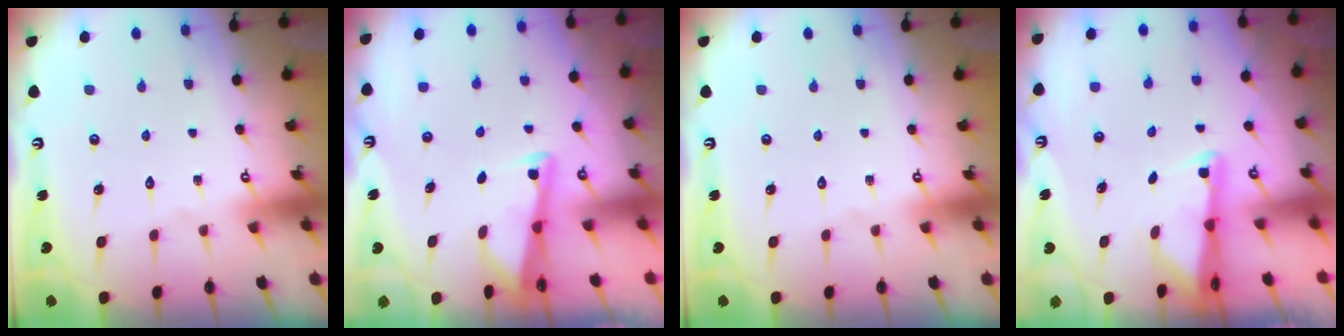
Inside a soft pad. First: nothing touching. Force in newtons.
{"total": 3.0, "press": 3.0, "slide": 0.3}
{"total": 0.0}
{"total": 2.1, "press": 2.0, "slide": 0.3}